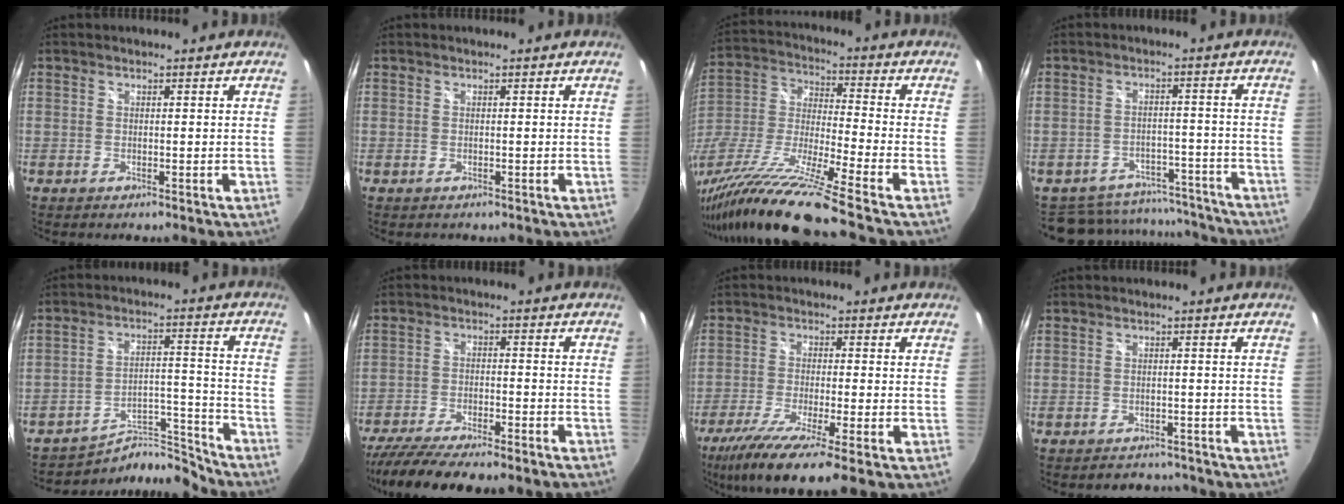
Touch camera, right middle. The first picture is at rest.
{"total": 0.6, "force": [-0.3, 0.5, 0.1], "torque": [-0.003, -0.002, -0.004]}
{"total": 22.2, "force": [-16.9, -1.0, 14.4], "torque": [-0.259, -0.056, -0.311]}
{"total": 14.7, "force": [-12.6, 6.8, 3.2], "torque": [-0.076, 0.031, -0.151]}
{"total": 9.5, "force": [-9.2, 2.4, 0.5], "torque": [-0.009, 0.047, -0.141]}
{"total": 15.9, "force": [-13.7, 1.8, 7.8], "torque": [-0.160, -0.036, -0.214]}
{"total": 11.5, "force": [-7.8, 0.4, 8.4], "torque": [-0.183, -0.048, -0.140]}
{"total": 4.8, "force": [-4.3, 2.1, 0.3], "torque": [-0.008, 0.009, -0.057]}